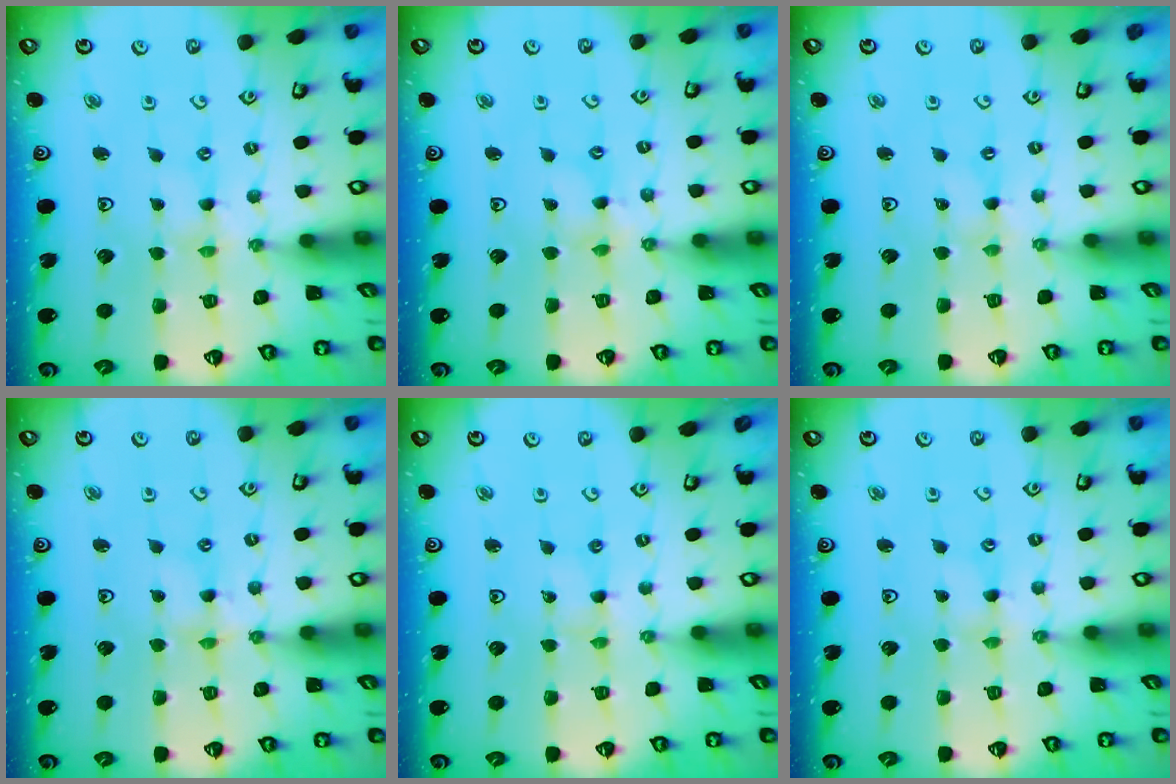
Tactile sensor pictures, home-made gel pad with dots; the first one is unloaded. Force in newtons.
{"total": 1.7, "press": 1.7, "slide": 0.3}
{"total": 0.0}
{"total": 2.3, "press": 2.3, "slide": 0.3}
{"total": 1.1, "press": 1.1, "slide": 0.1}
{"total": 0.9, "press": 0.8, "slide": 0.2}